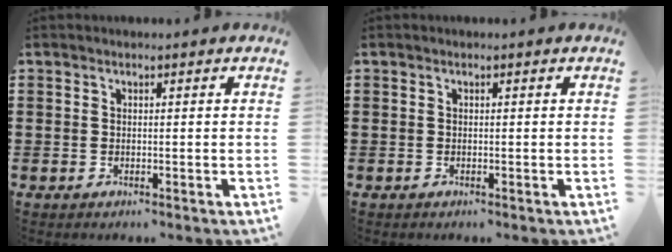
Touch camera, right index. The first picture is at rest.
{"total": 0.0}